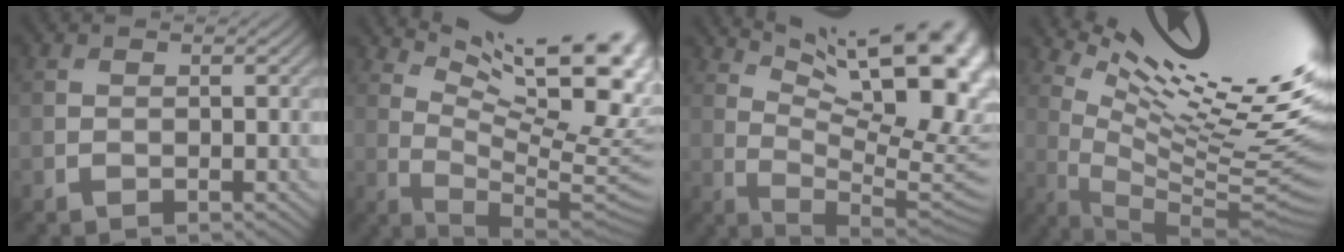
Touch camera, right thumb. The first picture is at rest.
{"total": 17.4, "force": [9.1, 5.2, 13.9], "torque": [-0.194, 0.010, 0.137]}
{"total": 19.1, "force": [9.1, 6.2, 15.6], "torque": [-0.217, 0.025, 0.141]}
{"total": 17.4, "force": [8.4, 3.0, 15.0], "torque": [-0.224, -0.010, 0.156]}